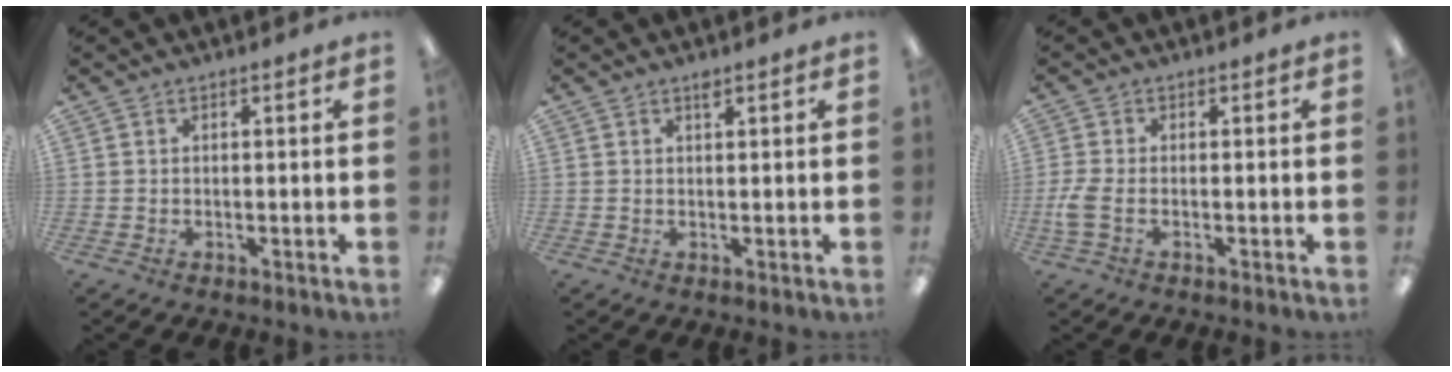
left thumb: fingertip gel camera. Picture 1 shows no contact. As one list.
[{"total": 1.3, "force": [1.0, 0.3, 0.7], "torque": [-0.018, 0.001, 0.017]}, {"total": 4.0, "force": [-0.9, 1.9, 3.4], "torque": [-0.077, 0.000, -0.018]}]